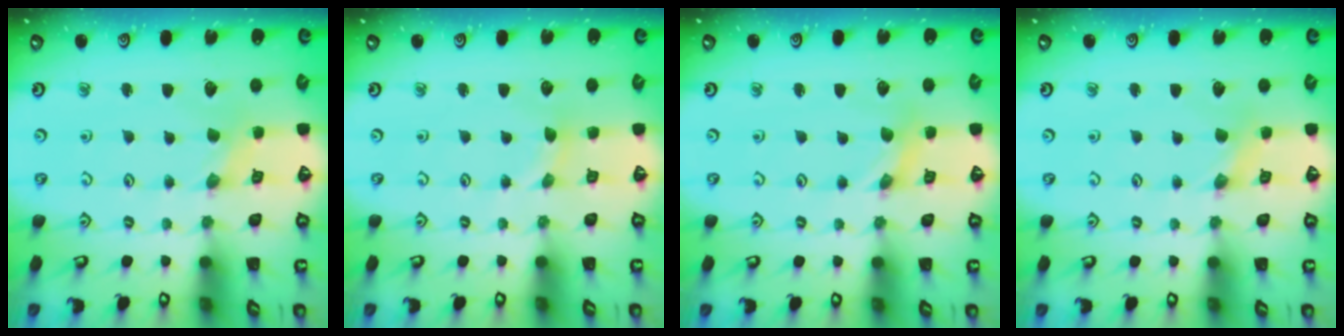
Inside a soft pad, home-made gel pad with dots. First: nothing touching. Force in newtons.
{"total": 1.0, "press": 1.0, "slide": 0.2}
{"total": 1.0, "press": 1.0, "slide": 0.2}
{"total": 2.1, "press": 2.1, "slide": 0.3}